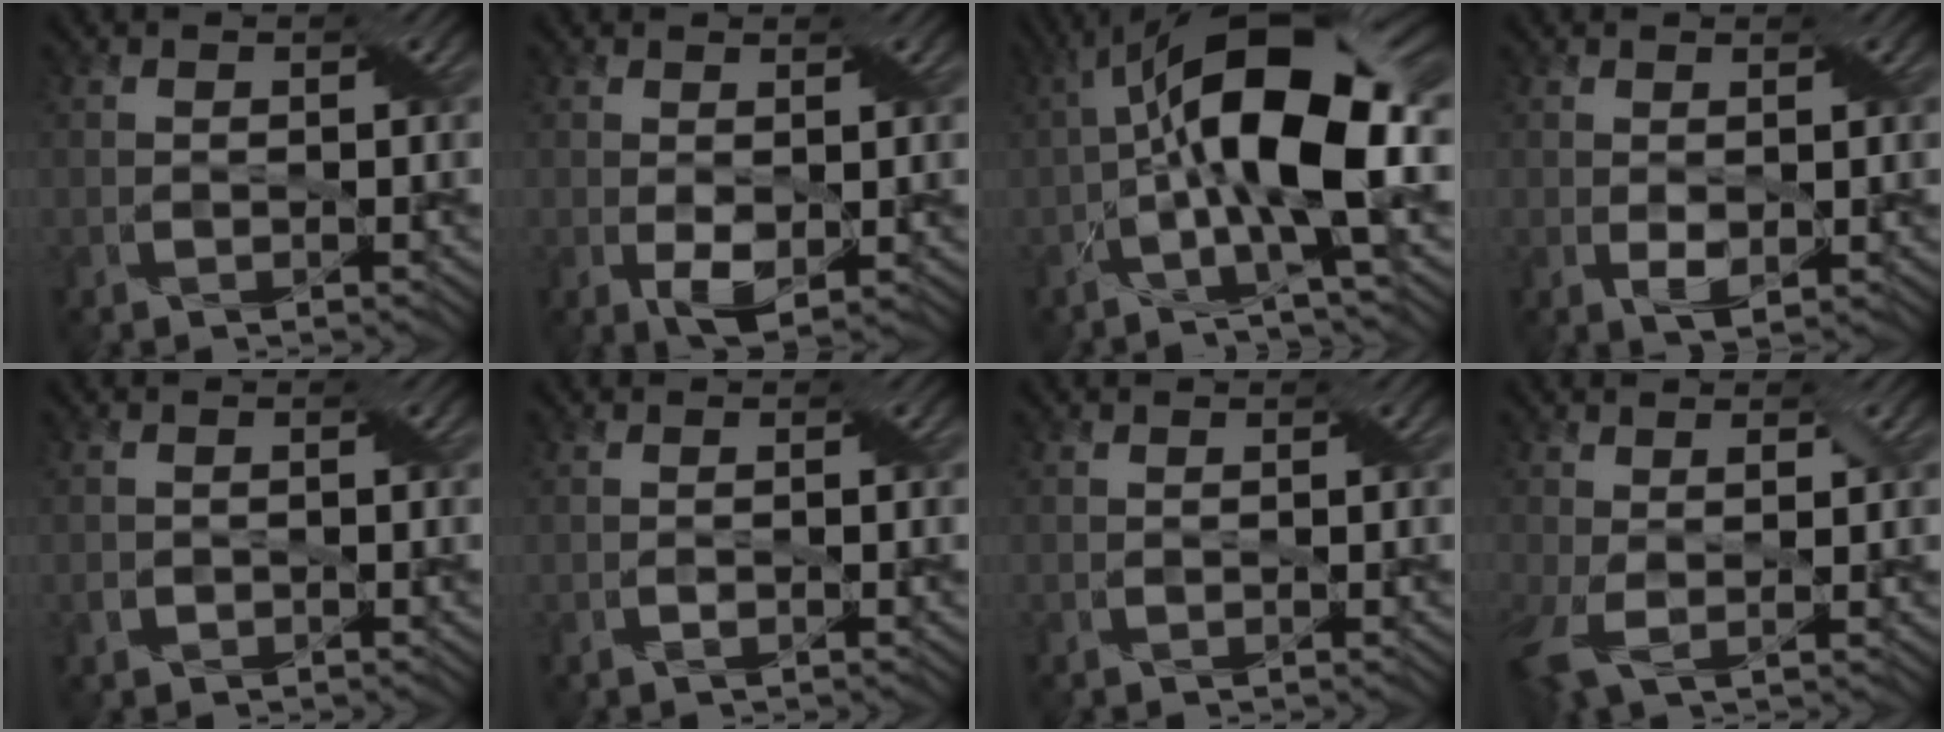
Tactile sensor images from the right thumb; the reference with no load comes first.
{"total": 3.1, "force": [0.0, 1.4, 2.7], "torque": [-0.058, -0.005, 0.004]}
{"total": 15.8, "force": [-0.5, 5.3, 14.9], "torque": [-0.261, 0.027, -0.022]}
{"total": 2.0, "force": [0.3, 0.9, 1.8], "torque": [-0.037, -0.002, 0.010]}
{"total": 1.0, "force": [-0.4, 0.8, 0.4], "torque": [-0.010, -0.001, -0.007]}
{"total": 0.7, "force": [-0.3, 0.0, 0.7], "torque": [-0.015, 0.003, -0.004]}
{"total": 0.0}
{"total": 4.5, "force": [0.0, 2.1, 4.0], "torque": [-0.104, -0.004, -0.001]}